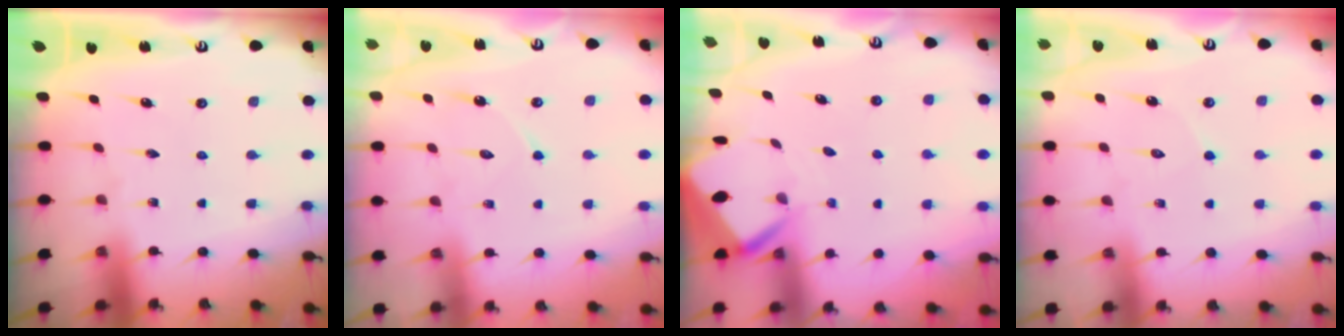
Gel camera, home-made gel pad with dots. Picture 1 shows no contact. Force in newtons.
{"total": 7.2, "press": 7.2, "slide": 0.7}
{"total": 3.3, "press": 3.3, "slide": 0.3}
{"total": 5.8, "press": 5.8, "slide": 0.5}